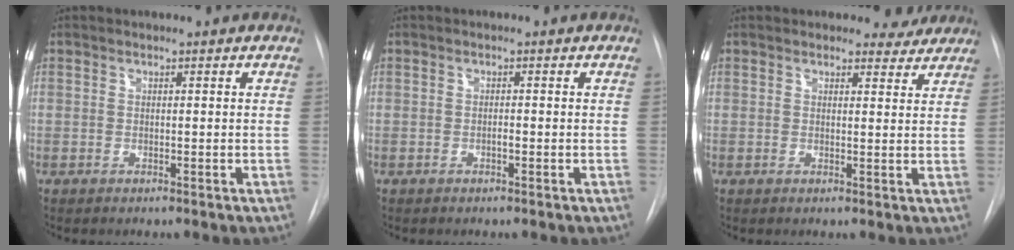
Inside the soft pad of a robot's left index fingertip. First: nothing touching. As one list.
[{"total": 0.5, "force": [-0.3, 0.1, 0.5], "torque": [-0.006, 0.001, -0.005]}, {"total": 3.4, "force": [3.1, 1.4, 0.0], "torque": [0.009, -0.012, 0.025]}]